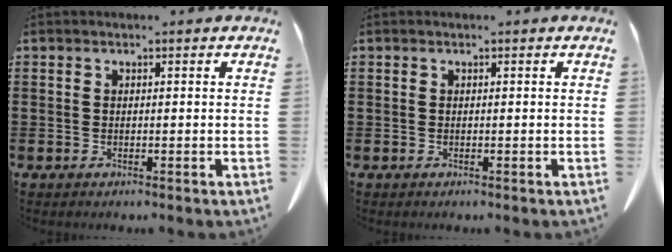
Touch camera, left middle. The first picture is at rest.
{"total": 0.0}